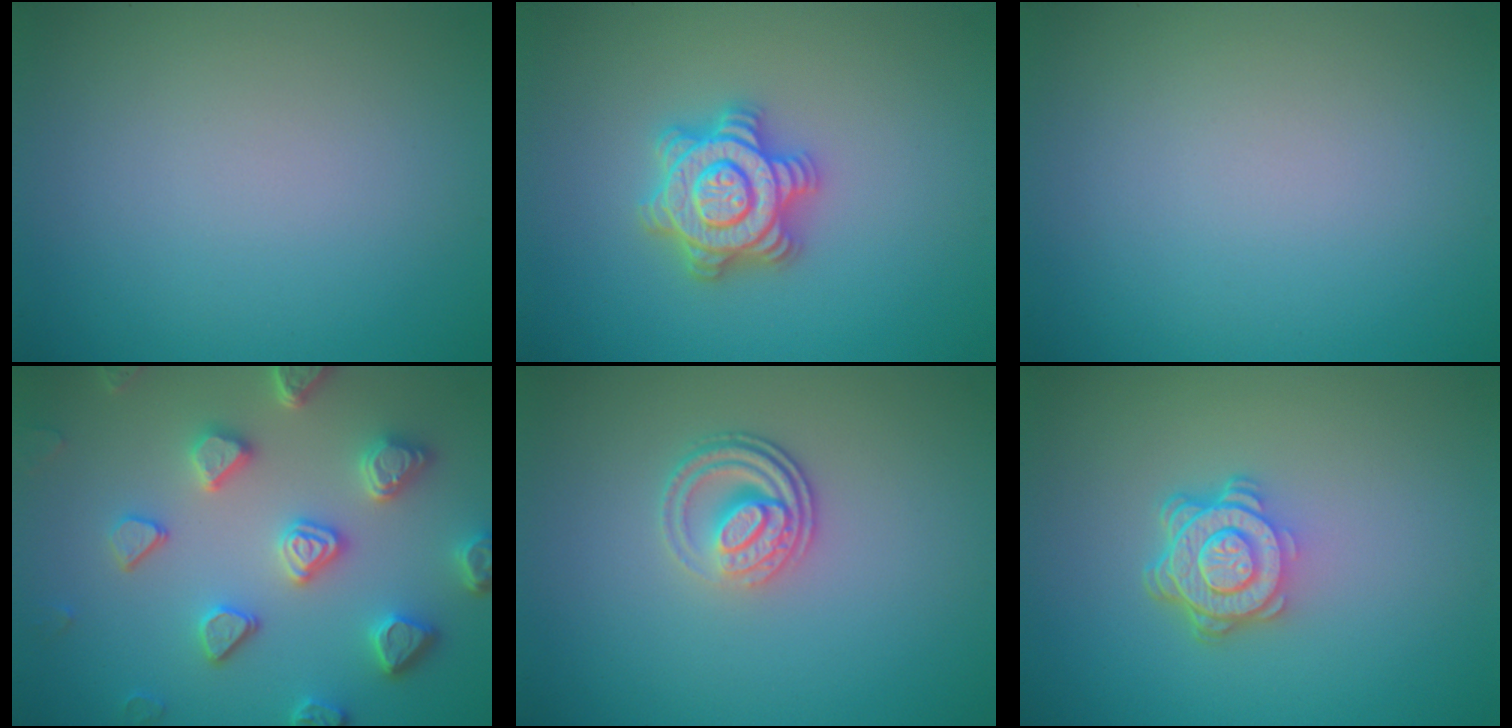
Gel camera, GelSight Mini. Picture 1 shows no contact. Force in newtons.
{"total": 4.9, "press": 4.8, "slide": 0.8}
{"total": 0.0}
{"total": 5.5, "press": 4.9, "slide": 2.5}
{"total": 3.0, "press": 2.4, "slide": 1.8}
{"total": 4.8, "press": 3.4, "slide": 3.4}